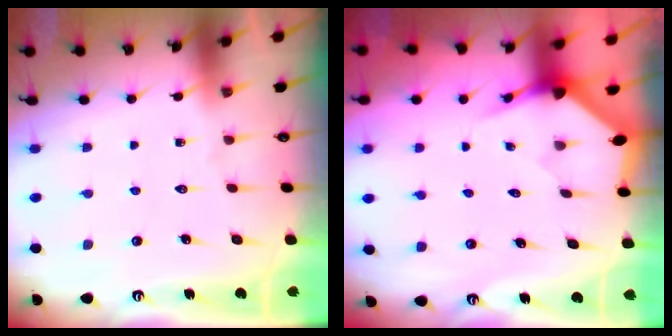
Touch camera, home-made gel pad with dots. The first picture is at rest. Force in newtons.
{"total": 3.3, "press": 3.3, "slide": 0.3}